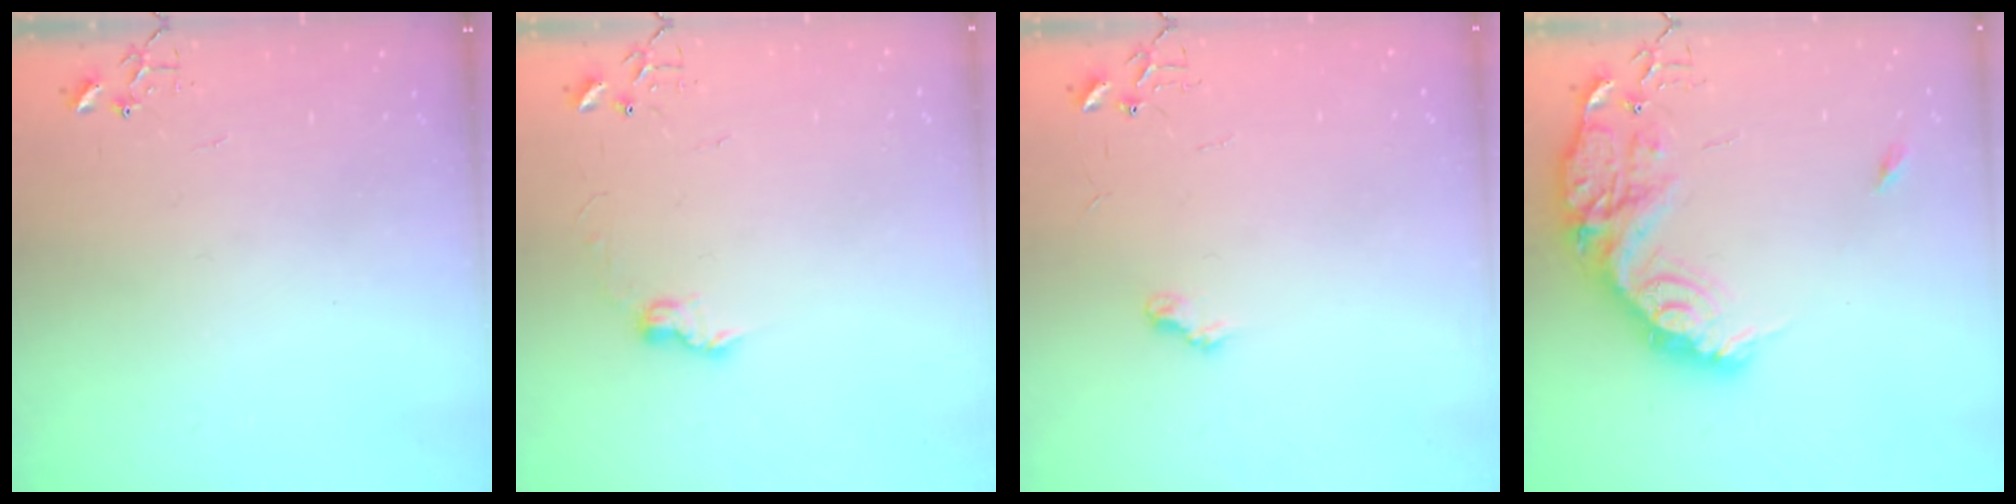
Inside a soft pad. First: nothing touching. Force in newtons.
{"total": 7.1, "press": 7.1, "slide": 0.4}
{"total": 6.6, "press": 6.6, "slide": 0.7}
{"total": 20.4, "press": 20.4, "slide": 0.8}